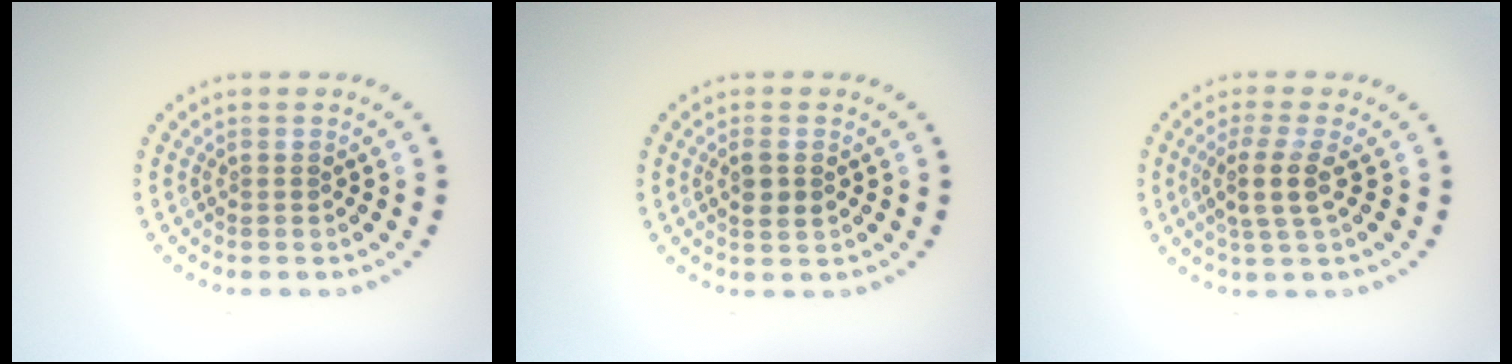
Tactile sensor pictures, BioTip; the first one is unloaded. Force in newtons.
{"total": 1.8, "press": 1.7, "slide": 0.6}
{"total": 2.9, "press": 2.2, "slide": 1.9}